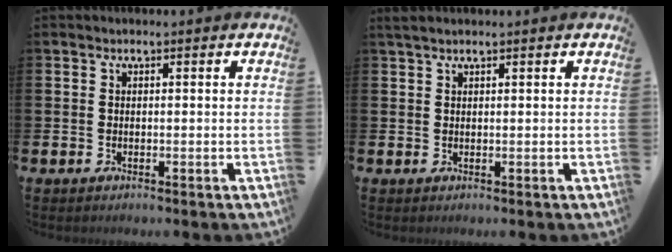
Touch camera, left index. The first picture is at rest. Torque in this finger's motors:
{"motor_torque": [-0.27, -0.24, -0.64, -0.02]}